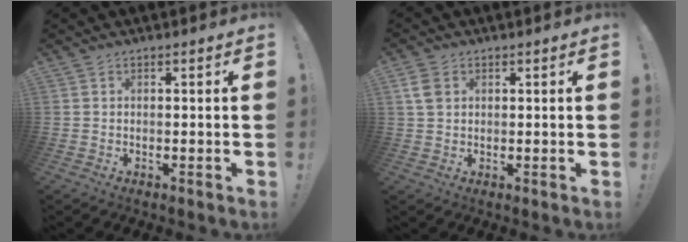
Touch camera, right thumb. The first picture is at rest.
{"total": 4.9, "force": [1.5, 3.5, 3.0], "torque": [-0.061, 0.004, 0.031]}